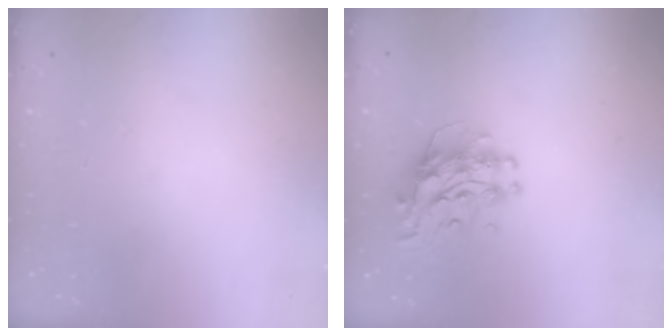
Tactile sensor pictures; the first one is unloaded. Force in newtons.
{"total": 11.5, "press": 11.5, "slide": 1.0}